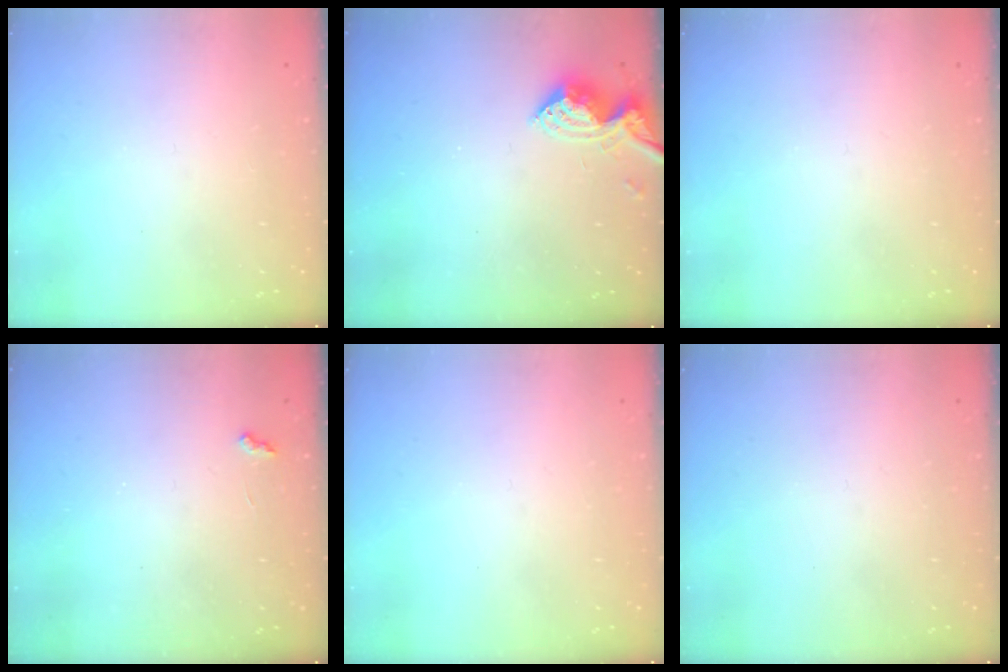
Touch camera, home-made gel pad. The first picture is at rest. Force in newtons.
{"total": 9.2, "press": 9.2, "slide": 0.6}
{"total": 0.0}
{"total": 2.3, "press": 2.3, "slide": 0.5}
{"total": 0.0}
{"total": 0.0}